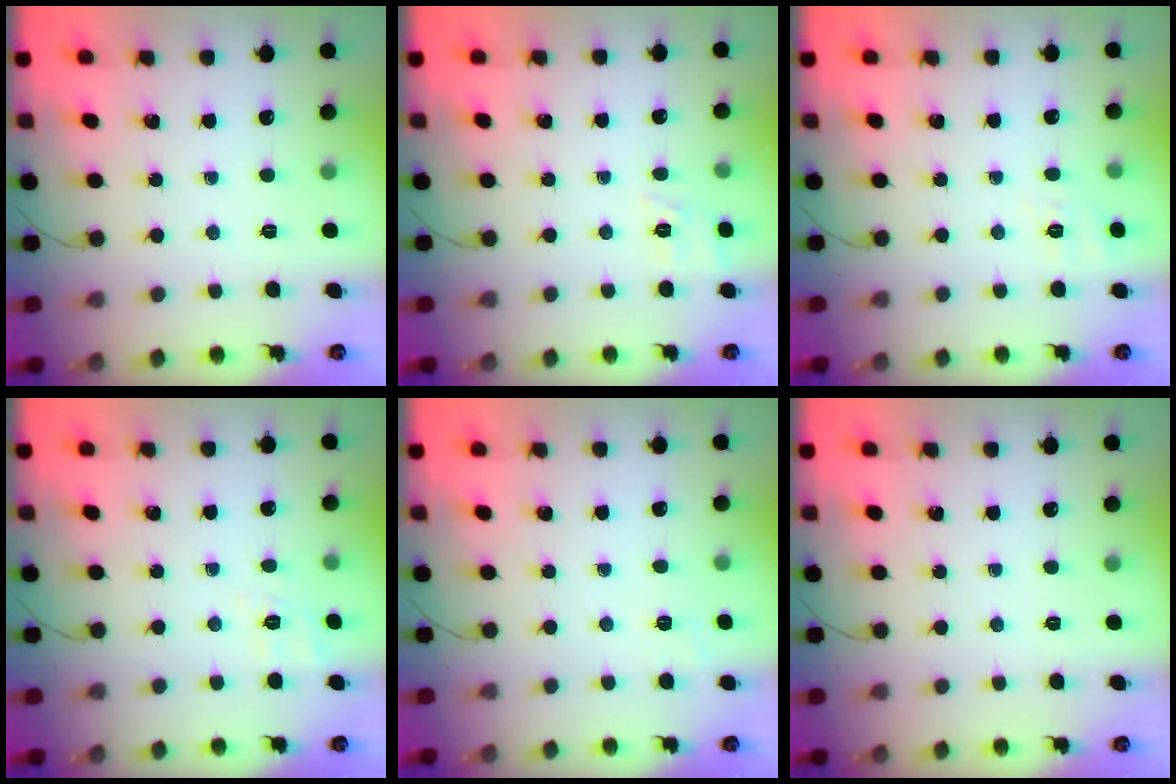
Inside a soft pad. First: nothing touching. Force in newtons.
{"total": 2.9, "press": 2.3, "slide": 1.8}
{"total": 4.9, "press": 4.4, "slide": 2.3}
{"total": 2.1, "press": 0.9, "slide": 1.9}
{"total": 2.0, "press": 1.2, "slide": 1.6}
{"total": 0.0}